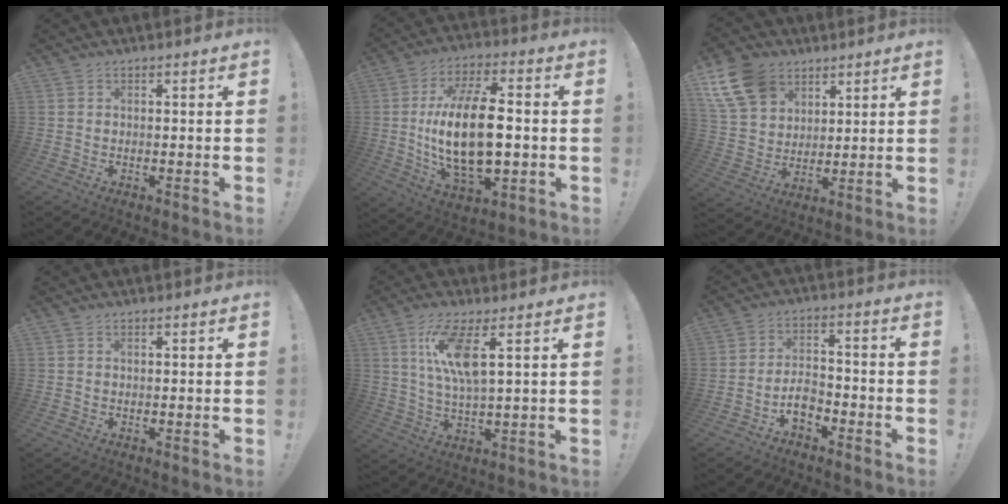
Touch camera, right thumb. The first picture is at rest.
{"total": 20.4, "force": [-0.8, 9.8, 17.9], "torque": [-0.347, -0.004, -0.017]}
{"total": 14.7, "force": [7.9, 10.5, 6.7], "torque": [-0.137, -0.031, 0.160]}
{"total": 0.0}
{"total": 11.7, "force": [4.5, 2.8, 10.4], "torque": [-0.197, -0.010, 0.075]}
{"total": 6.5, "force": [-3.9, 3.8, 3.6], "torque": [-0.057, 0.018, -0.070]}